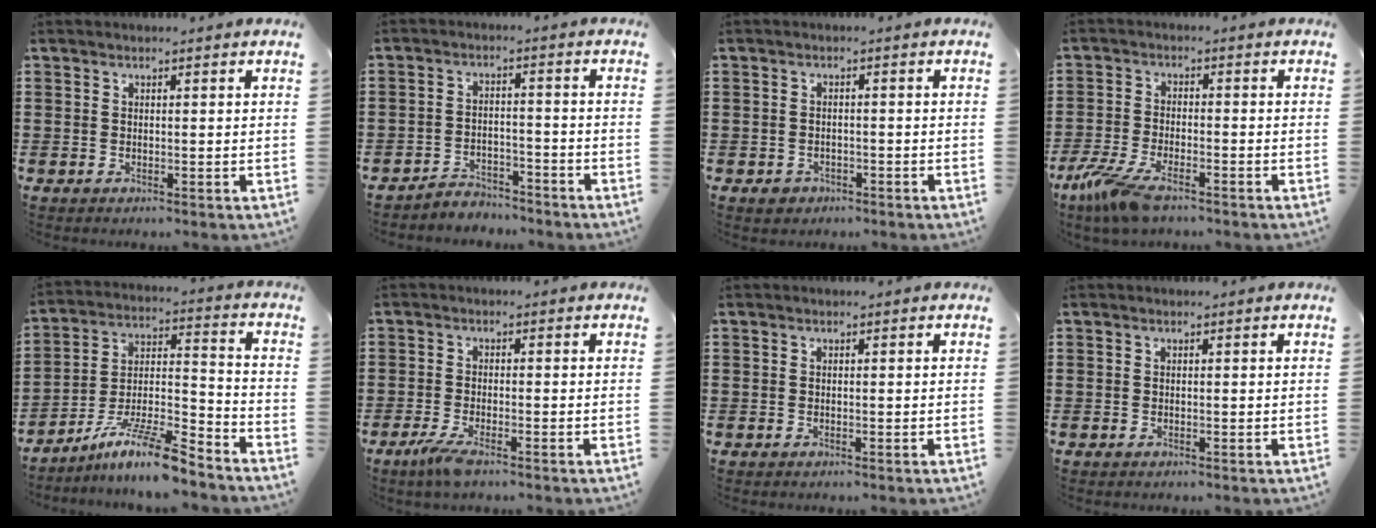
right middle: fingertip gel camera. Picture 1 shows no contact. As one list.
[{"total": 3.6, "force": [-3.6, 0.6, -0.2], "torque": [-0.003, 0.003, -0.076]}, {"total": 1.4, "force": [-1.0, 1.0, 0.2], "torque": [-0.009, 0.001, -0.023]}, {"total": 6.5, "force": [-4.4, 1.8, 4.4], "torque": [-0.118, -0.014, -0.089]}, {"total": 11.1, "force": [-8.9, 0.9, 6.6], "torque": [-0.119, 0.012, -0.171]}, {"total": 3.1, "force": [-2.0, 0.4, 2.3], "torque": [-0.059, -0.009, -0.040]}, {"total": 0.0}, {"total": 0.0}]